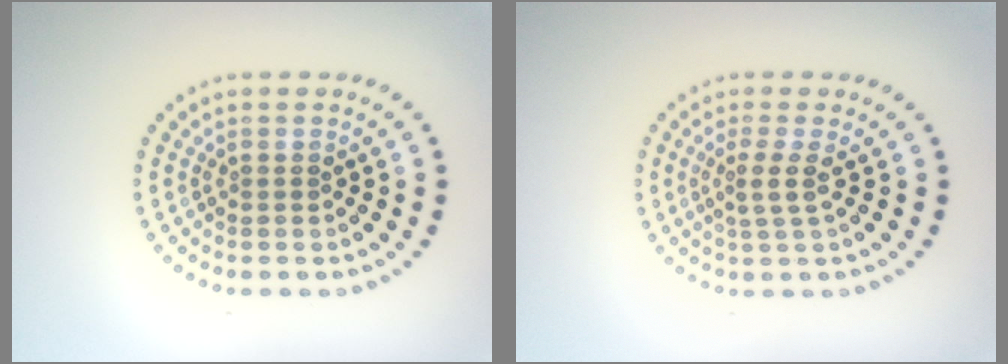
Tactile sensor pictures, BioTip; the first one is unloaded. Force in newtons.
{"total": 1.9, "press": 1.4, "slide": 1.2}